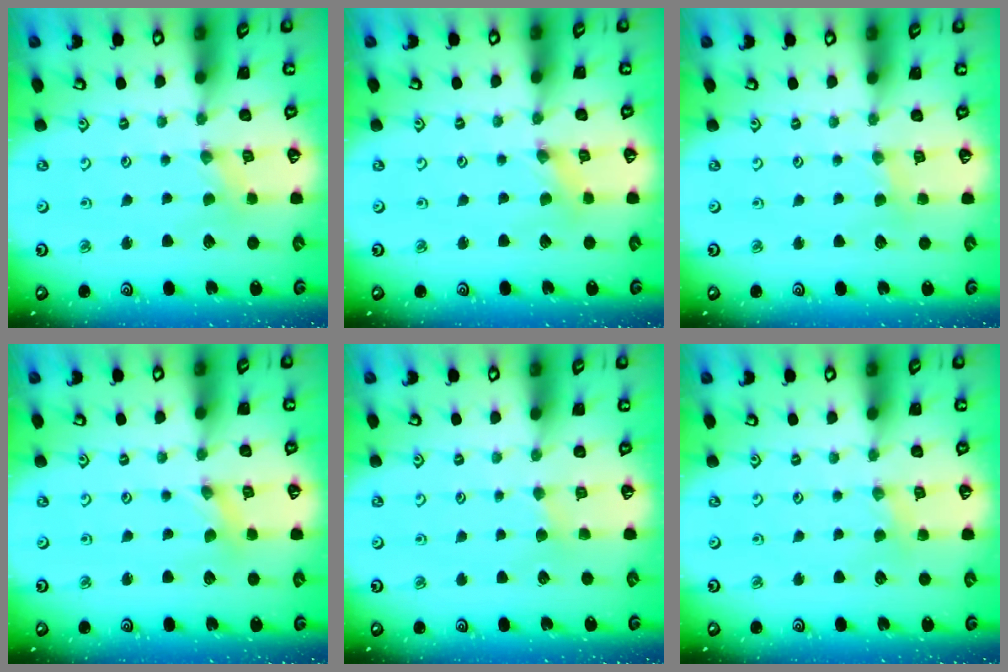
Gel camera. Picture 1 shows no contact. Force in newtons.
{"total": 1.3, "press": 1.3, "slide": 0.2}
{"total": 1.9, "press": 1.8, "slide": 0.4}
{"total": 1.1, "press": 1.1, "slide": 0.2}
{"total": 2.1, "press": 2.1, "slide": 0.3}
{"total": 2.5, "press": 2.4, "slide": 0.4}